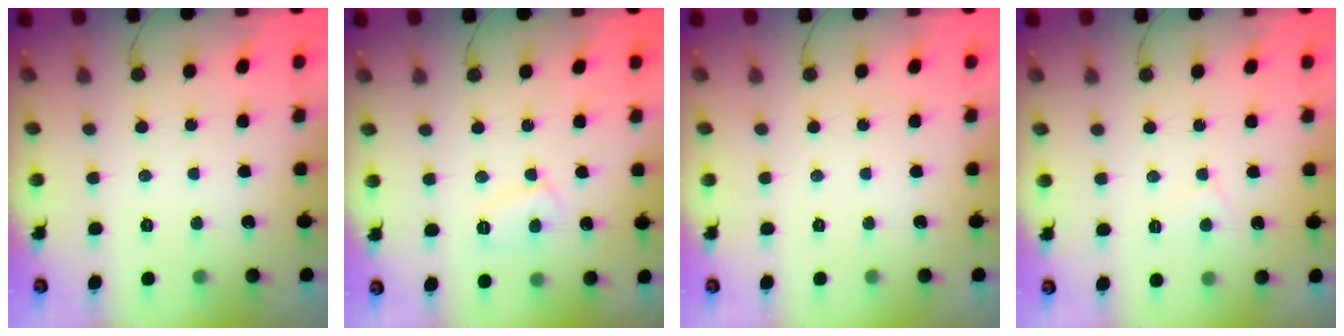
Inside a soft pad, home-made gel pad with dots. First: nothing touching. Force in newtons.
{"total": 5.2, "press": 5.2, "slide": 0.3}
{"total": 0.0}
{"total": 4.2, "press": 4.2, "slide": 0.3}